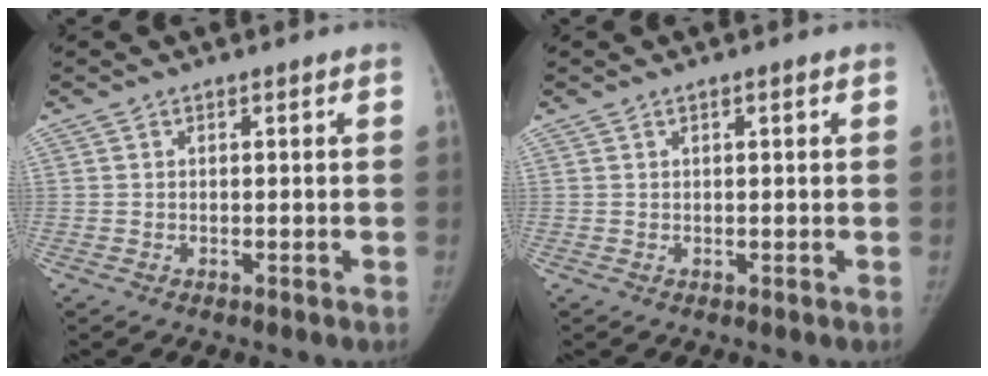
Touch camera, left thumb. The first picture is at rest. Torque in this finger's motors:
{"motor_torque": [-0.55, -0.05, -0.49, 0.23, -0.02]}